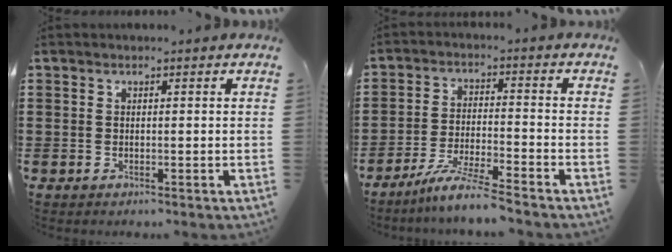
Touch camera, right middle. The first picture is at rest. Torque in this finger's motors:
{"motor_torque": [1.31, -0.83, 0.12, 0.12]}